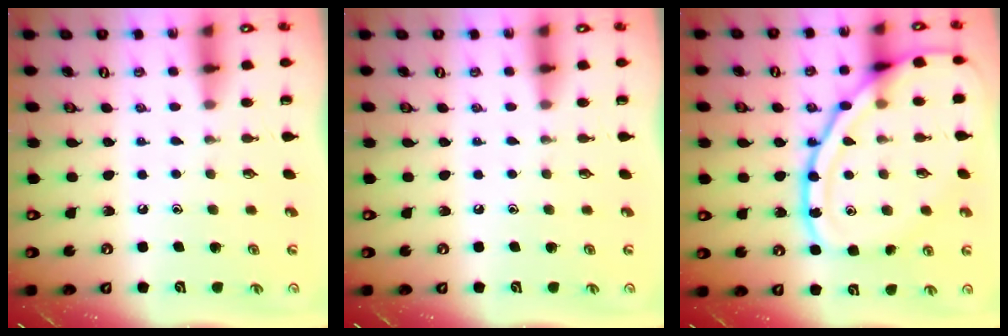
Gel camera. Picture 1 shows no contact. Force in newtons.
{"total": 0.0}
{"total": 20.8, "press": 20.7, "slide": 1.8}